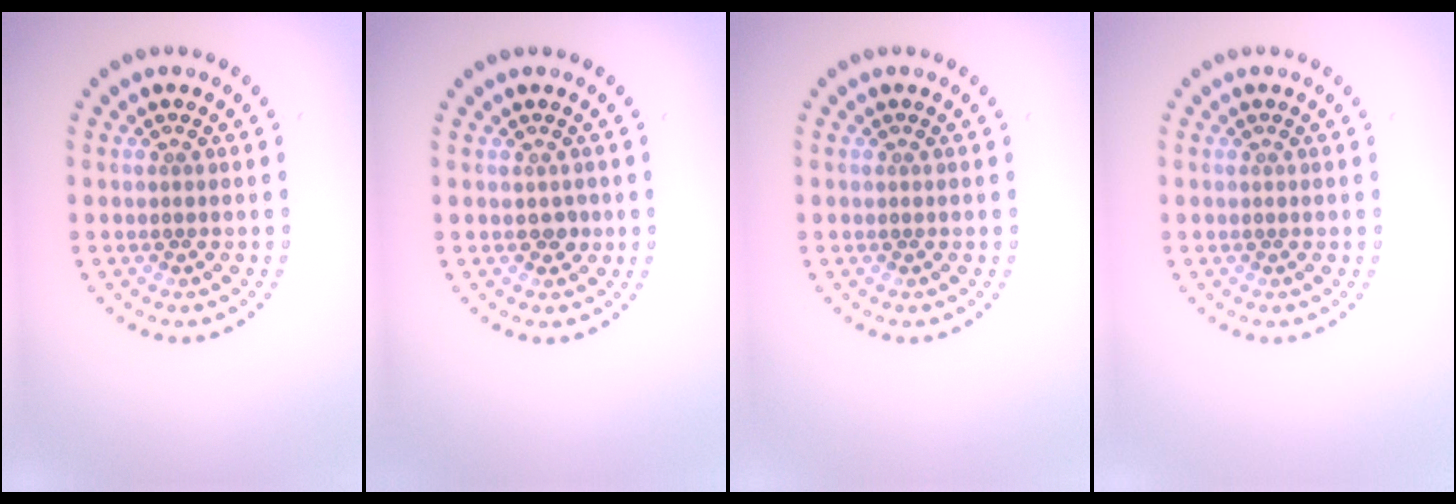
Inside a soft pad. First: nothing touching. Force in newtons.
{"total": 1.0, "press": 1.0, "slide": 0.4}
{"total": 0.0}
{"total": 0.0}